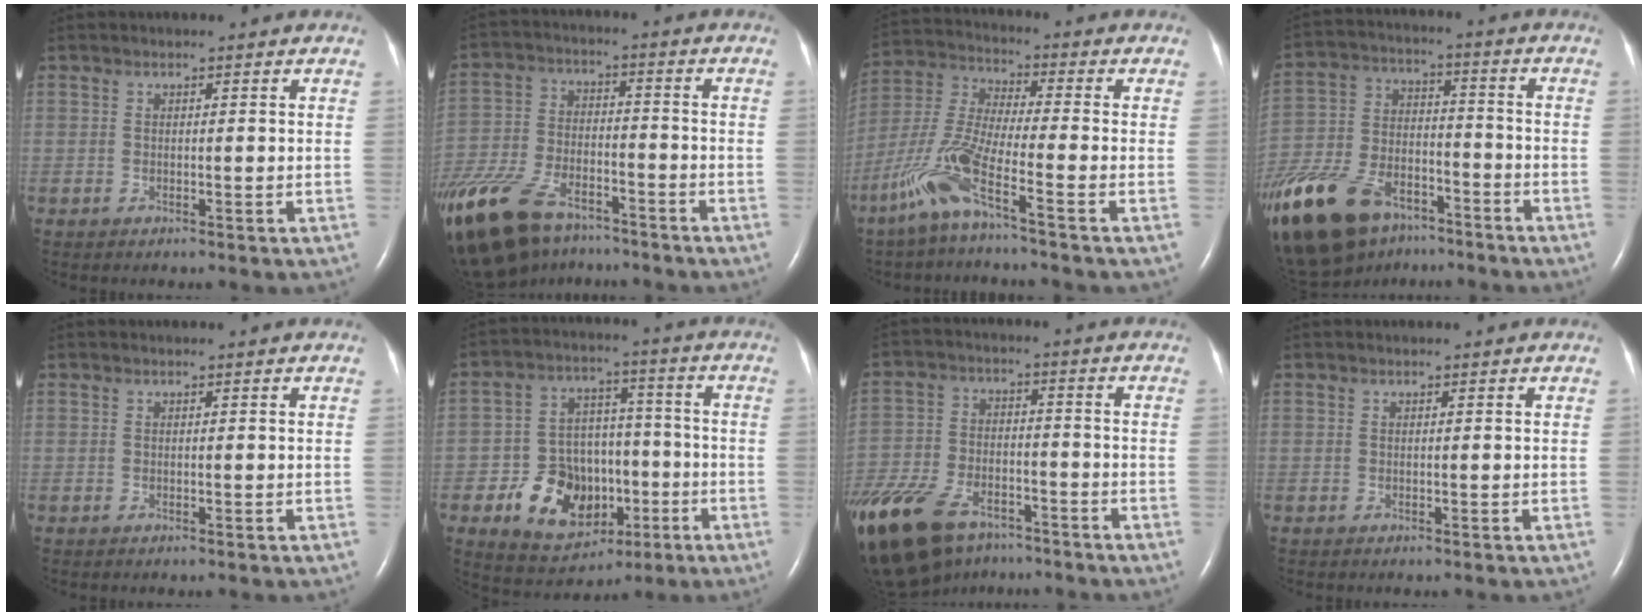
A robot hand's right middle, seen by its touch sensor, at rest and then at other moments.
{"total": 20.5, "force": [-14.5, 9.4, 11.0], "torque": [-0.296, -0.027, -0.256]}
{"total": 9.9, "force": [-5.8, 0.2, 8.0], "torque": [-0.188, -0.012, -0.127]}
{"total": 27.3, "force": [-17.7, 14.4, 14.9], "torque": [-0.405, -0.034, -0.308]}
{"total": 0.0}
{"total": 12.8, "force": [-4.7, 9.3, 7.5], "torque": [-0.136, 0.023, -0.062]}
{"total": 24.4, "force": [-15.9, 13.1, 13.2], "torque": [-0.364, -0.044, -0.268]}
{"total": 0.0}